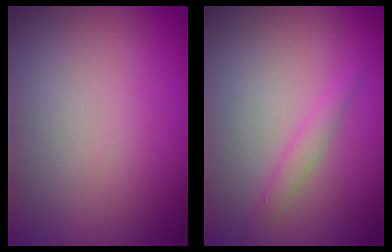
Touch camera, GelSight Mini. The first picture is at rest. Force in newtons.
{"total": 1.4, "press": 1.4, "slide": 0.1}